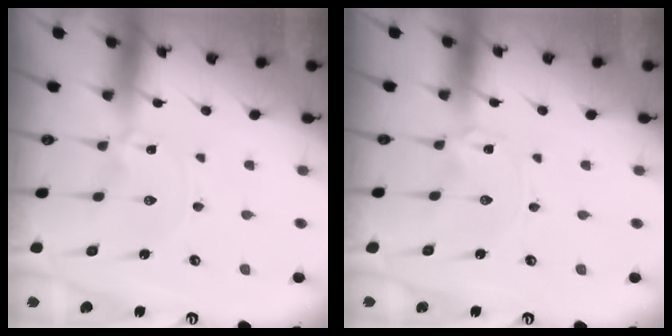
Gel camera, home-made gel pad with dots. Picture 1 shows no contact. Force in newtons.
{"total": 0.0}